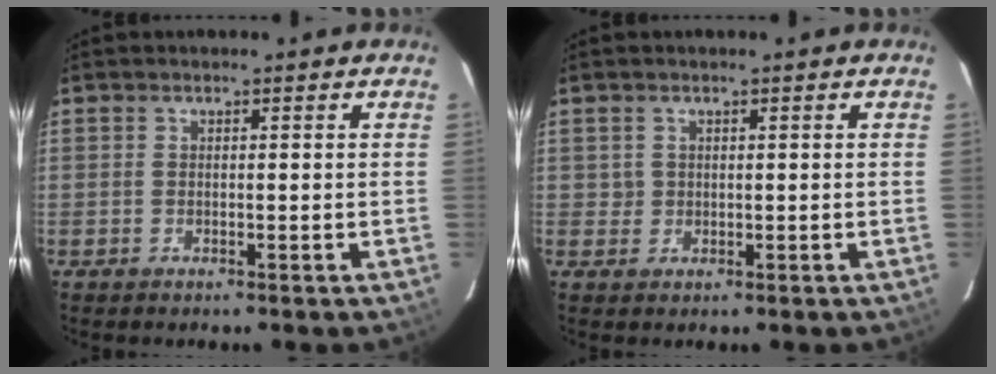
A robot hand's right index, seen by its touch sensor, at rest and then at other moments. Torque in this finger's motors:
{"motor_torque": [-0.14, 0.04, 0.03, 0.00]}